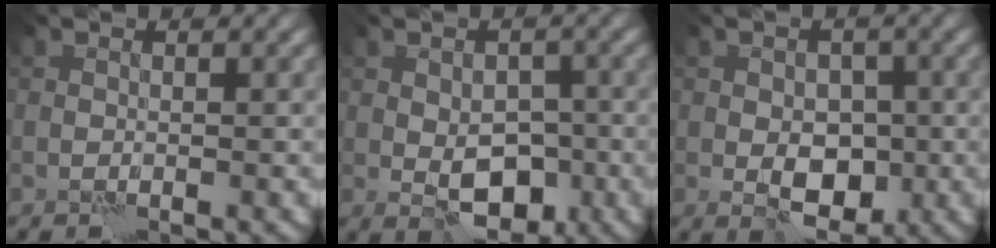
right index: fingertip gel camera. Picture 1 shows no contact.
{"total": 5.3, "force": [-1.5, 3.2, 4.0], "torque": [-0.056, -0.002, -0.023]}
{"total": 4.7, "force": [-1.2, 3.0, 3.4], "torque": [-0.043, -0.001, -0.022]}